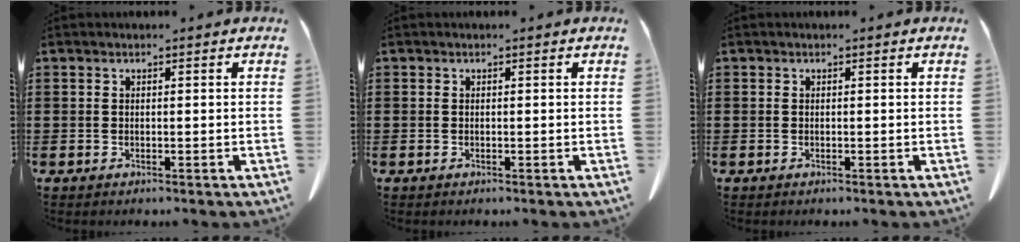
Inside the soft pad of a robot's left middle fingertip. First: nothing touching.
{"total": 0.0}
{"total": 0.0}